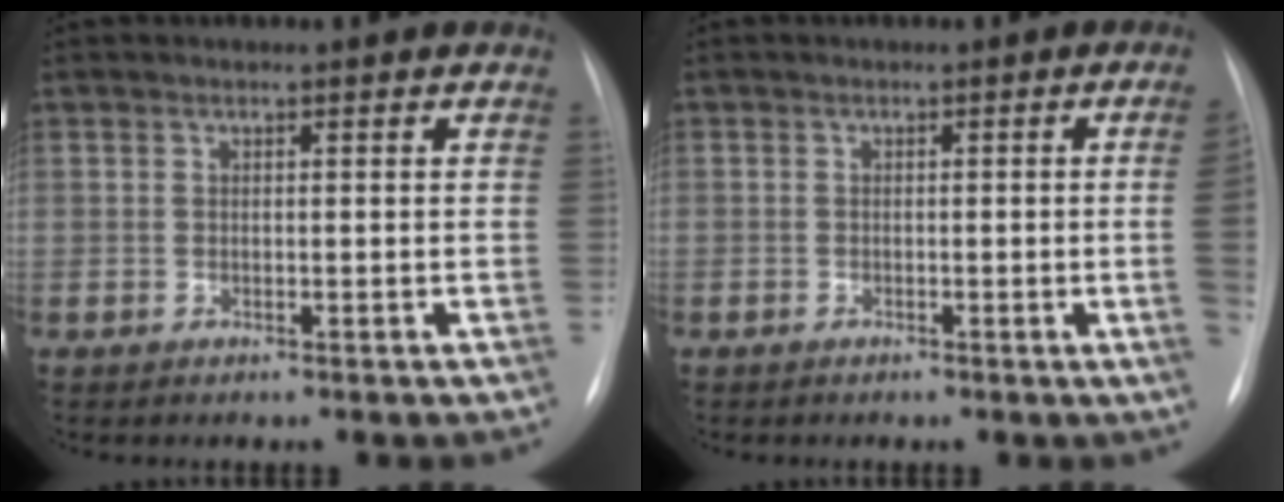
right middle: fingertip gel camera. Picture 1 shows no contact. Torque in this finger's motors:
{"motor_torque": [1.22, -0.92, -0.02, -0.21]}